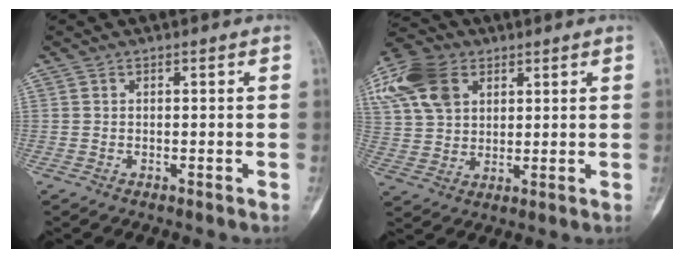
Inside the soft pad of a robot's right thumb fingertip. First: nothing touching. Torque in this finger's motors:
{"motor_torque": [0.45, 1.26, 0.29, 0.01, 0.06]}